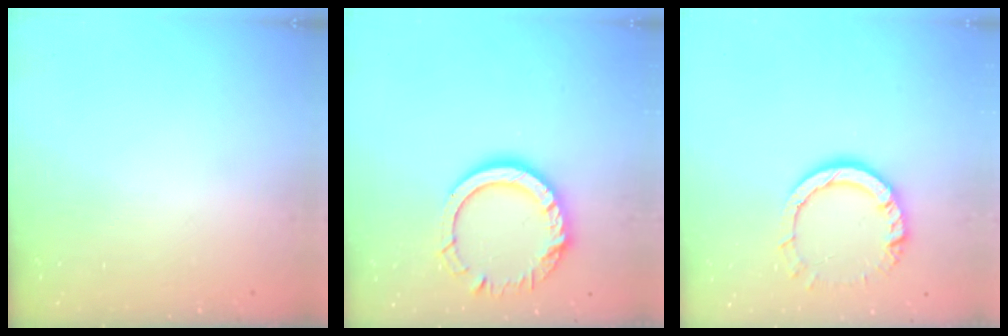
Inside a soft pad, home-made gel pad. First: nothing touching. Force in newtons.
{"total": 14.7, "press": 14.6, "slide": 1.3}
{"total": 11.3, "press": 11.2, "slide": 1.3}